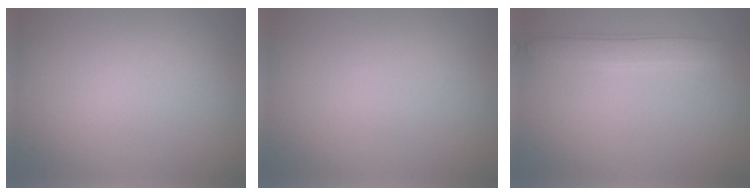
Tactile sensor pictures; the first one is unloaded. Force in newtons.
{"total": 0.0}
{"total": 2.6, "press": 2.6, "slide": 0.1}